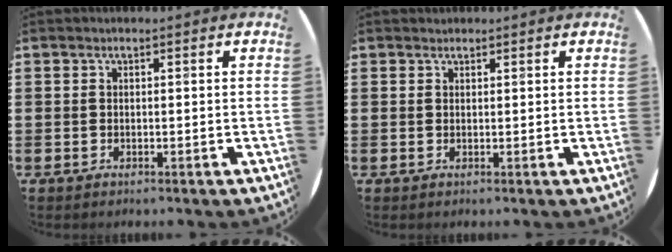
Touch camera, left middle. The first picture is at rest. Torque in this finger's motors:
{"motor_torque": [0.46, -0.46, -0.02, 0.00]}